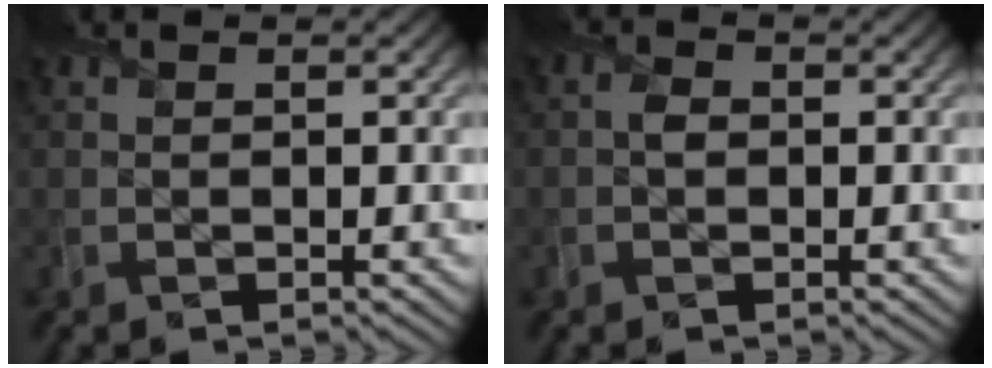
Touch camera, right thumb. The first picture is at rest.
{"total": 1.1, "force": [-0.2, 0.9, 0.6], "torque": [-0.008, 0.000, -0.006]}